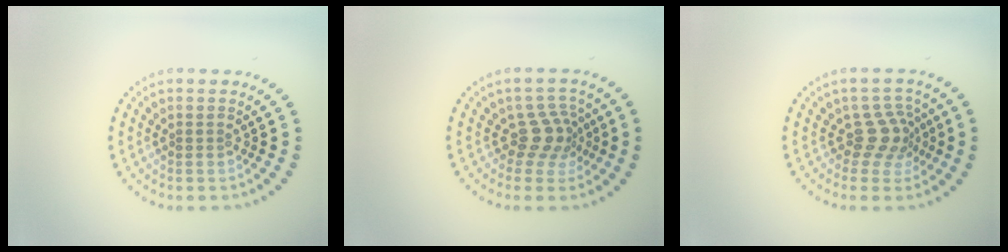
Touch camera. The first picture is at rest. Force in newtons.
{"total": 2.9, "press": 2.0, "slide": 2.1}
{"total": 2.8, "press": 2.1, "slide": 1.9}